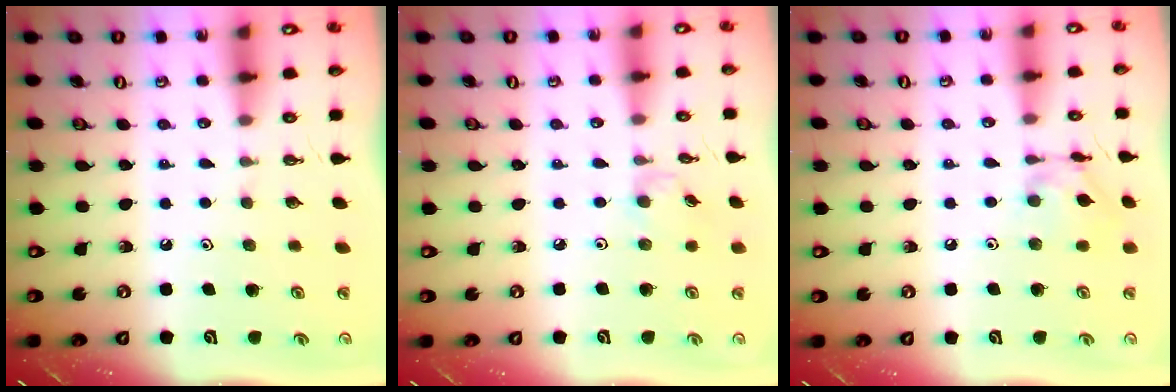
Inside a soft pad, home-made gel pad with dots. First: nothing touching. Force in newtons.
{"total": 1.9, "press": 1.9, "slide": 0.4}
{"total": 10.8, "press": 10.8, "slide": 0.9}